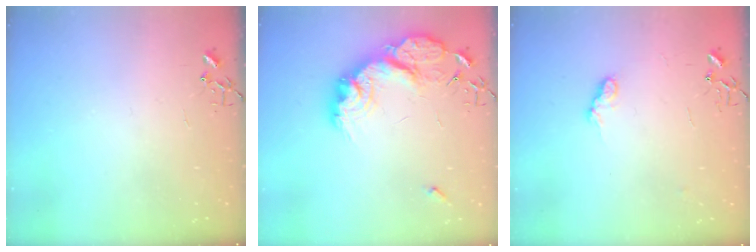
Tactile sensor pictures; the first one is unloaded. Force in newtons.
{"total": 19.6, "press": 19.6, "slide": 1.3}
{"total": 7.6, "press": 7.6, "slide": 0.5}